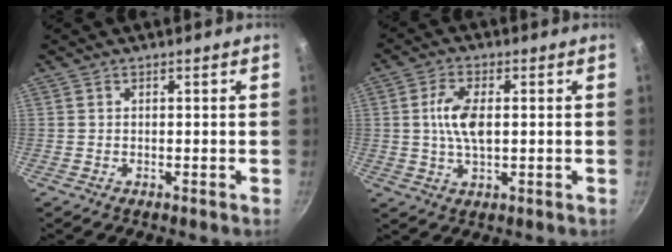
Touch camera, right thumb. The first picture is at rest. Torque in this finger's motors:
{"motor_torque": [1.10, 0.83, 1.00, -0.79, 0.35]}